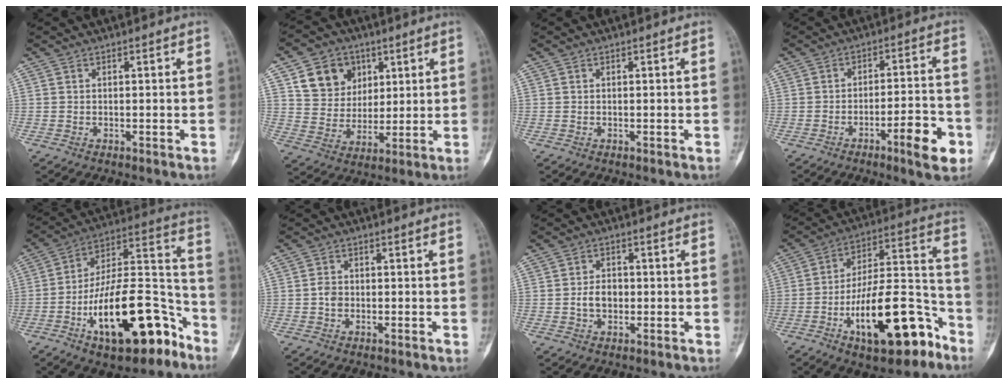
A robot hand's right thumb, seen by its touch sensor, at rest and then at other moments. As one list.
[{"total": 11.4, "force": [5.0, 9.4, 4.0], "torque": [-0.033, -0.016, 0.094]}, {"total": 0.0}, {"total": 9.5, "force": [-4.5, 2.2, 8.0], "torque": [-0.110, 0.029, -0.066]}, {"total": 25.0, "force": [-12.2, 10.4, 19.1], "torque": [-0.282, 0.093, -0.193]}, {"total": 2.1, "force": [-0.4, 1.6, 1.2], "torque": [-0.015, 0.006, -0.014]}, {"total": 4.1, "force": [-0.5, 3.0, 2.7], "torque": [-0.038, 0.009, -0.011]}, {"total": 22.1, "force": [-11.0, 8.7, 17.1], "torque": [-0.262, 0.081, -0.171]}]